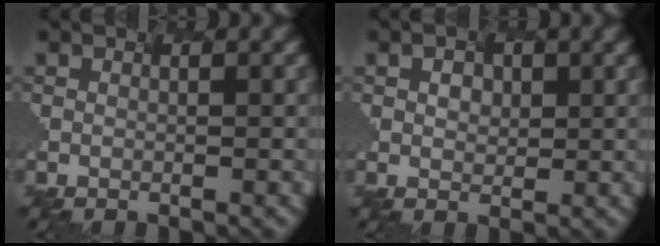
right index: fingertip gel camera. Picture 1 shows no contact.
{"total": 0.8, "force": [-0.2, 0.7, 0.1], "torque": [-0.005, -0.002, 0.006]}